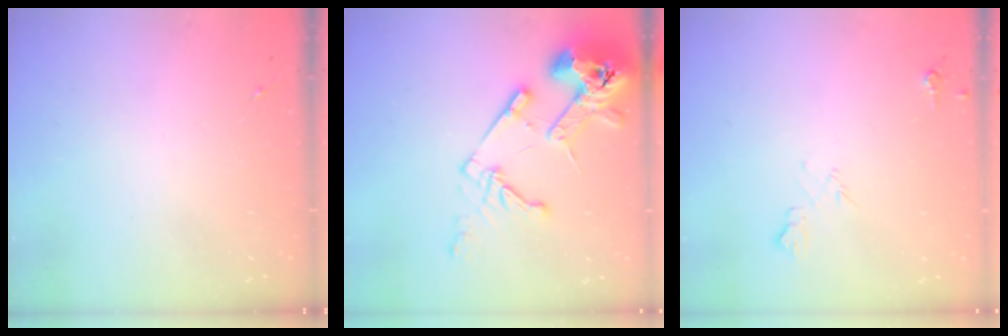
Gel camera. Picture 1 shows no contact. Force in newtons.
{"total": 16.7, "press": 16.5, "slide": 2.2}
{"total": 6.4, "press": 6.3, "slide": 1.2}